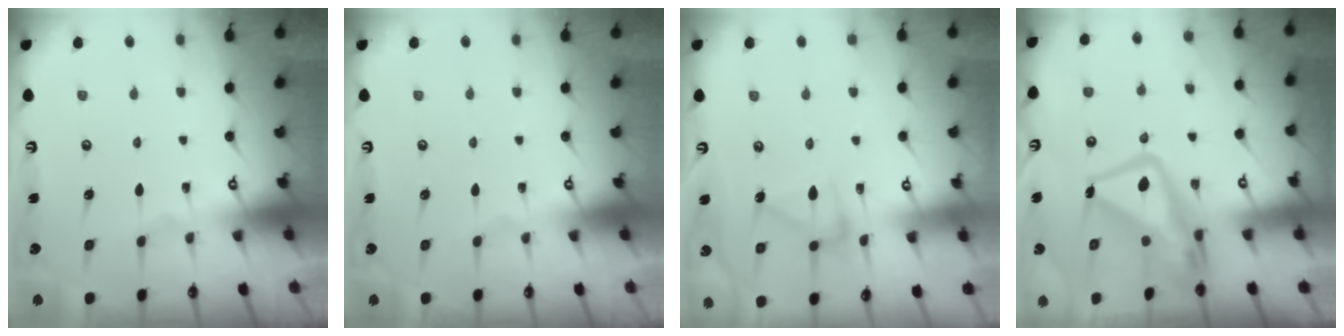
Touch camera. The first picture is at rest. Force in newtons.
{"total": 0.0}
{"total": 12.2, "press": 12.2, "slide": 0.4}
{"total": 15.0, "press": 14.9, "slide": 1.9}